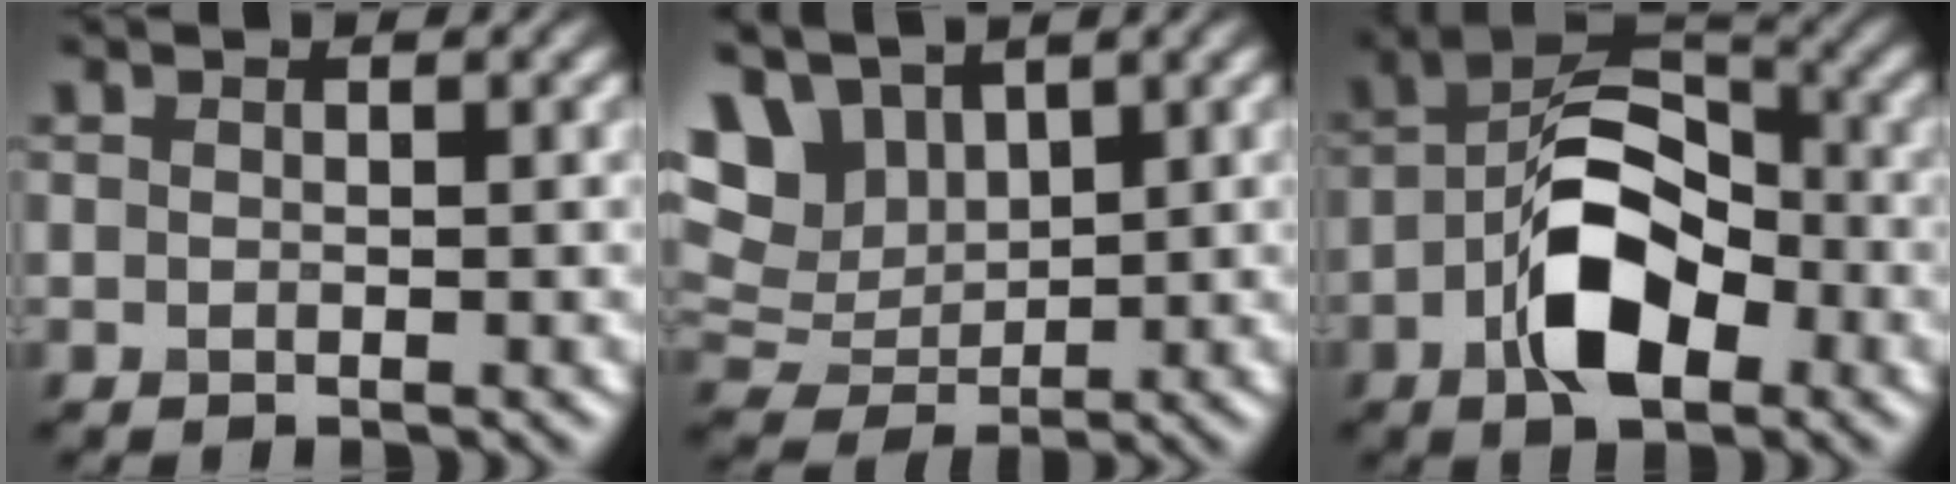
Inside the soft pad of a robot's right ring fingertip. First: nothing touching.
{"total": 7.5, "force": [3.9, 4.8, 4.2], "torque": [-0.114, 0.021, 0.078]}
{"total": 8.9, "force": [-3.2, 4.8, 6.8], "torque": [-0.121, 0.009, -0.064]}